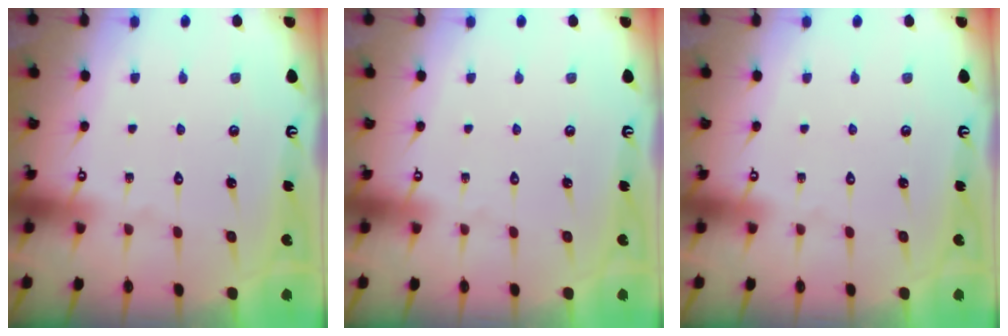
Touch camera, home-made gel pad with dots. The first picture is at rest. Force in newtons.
{"total": 0.0}
{"total": 0.0}